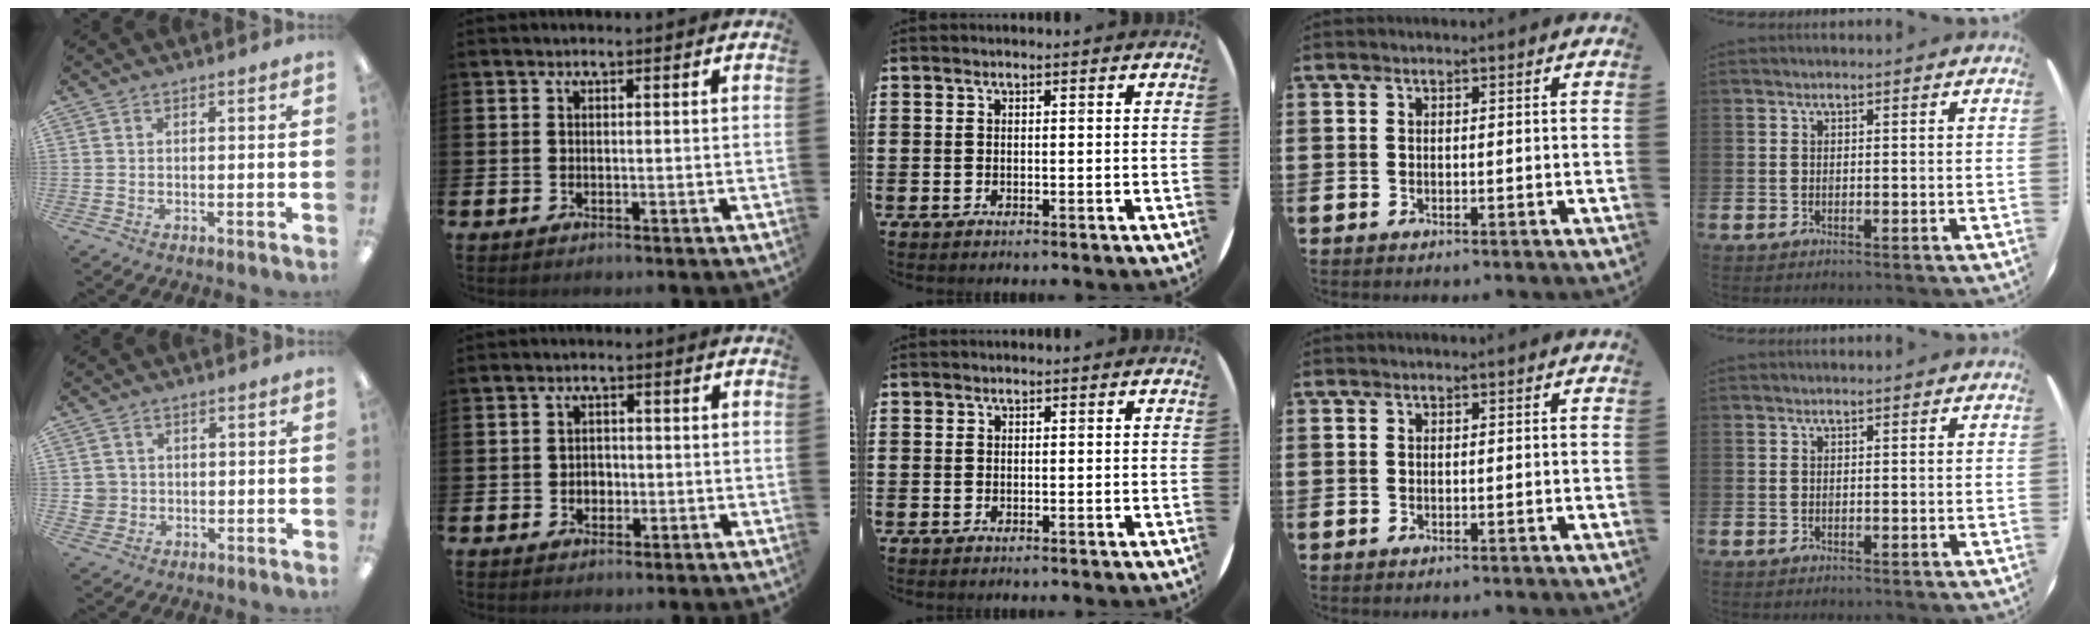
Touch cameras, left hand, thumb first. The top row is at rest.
{"thumb": {"total": 3.5, "force": [0.1, 3.5, 0.5], "torque": [-0.007, 0.005, -0.001]}, "index": {"total": 1.9, "force": [-0.3, 1.7, 0.8], "torque": [-0.010, 0.005, -0.012]}}